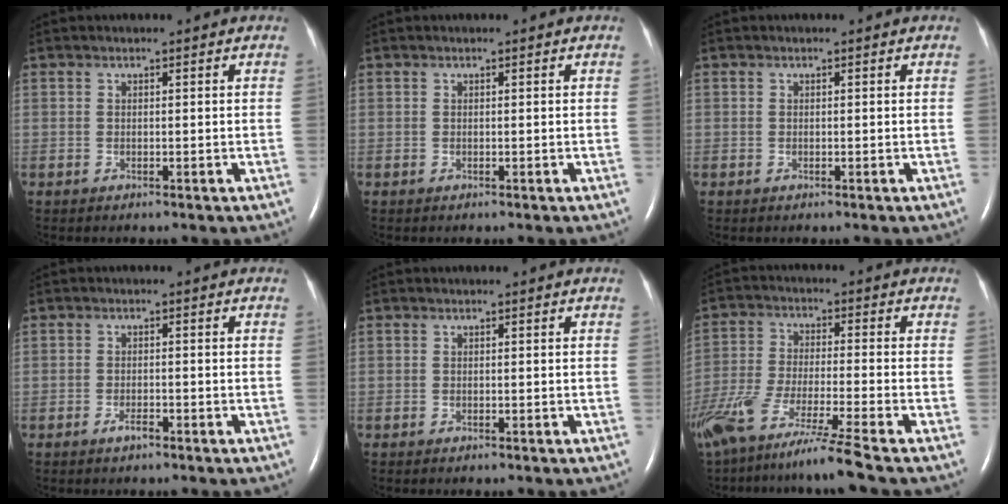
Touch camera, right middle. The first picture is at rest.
{"total": 0.0}
{"total": 0.0}
{"total": 1.6, "force": [-1.1, 0.4, 1.0], "torque": [-0.023, -0.001, -0.019]}
{"total": 0.0}
{"total": 14.0, "force": [-10.8, -1.5, 8.8], "torque": [-0.170, -0.054, -0.191]}